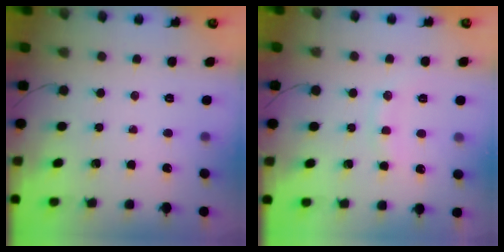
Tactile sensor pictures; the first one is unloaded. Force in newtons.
{"total": 7.3, "press": 7.2, "slide": 1.1}